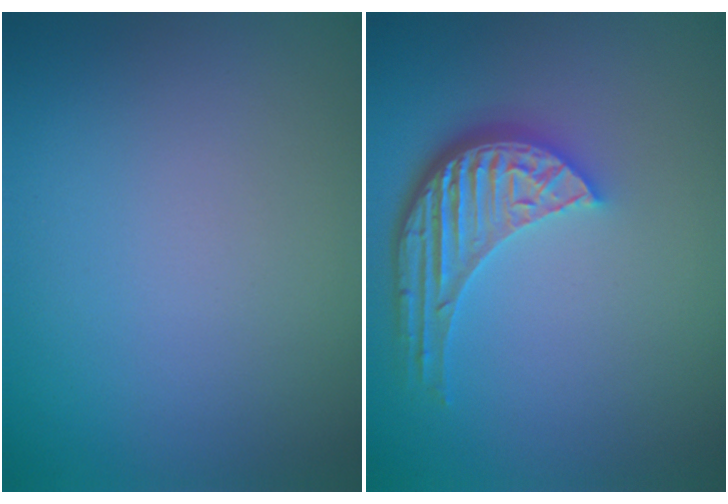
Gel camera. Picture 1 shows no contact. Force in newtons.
{"total": 5.3, "press": 3.9, "slide": 3.5}